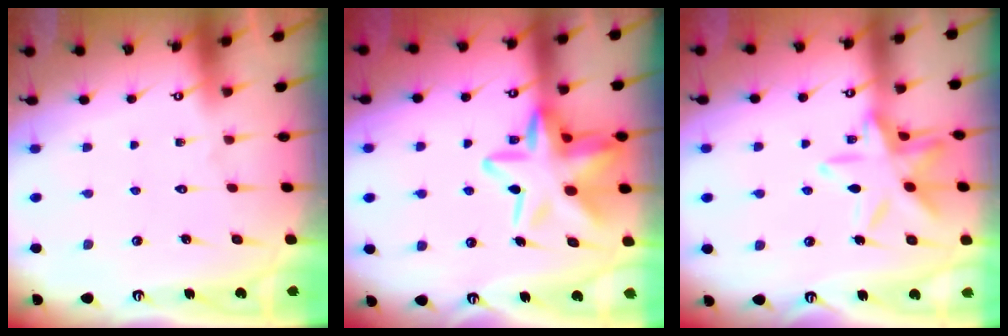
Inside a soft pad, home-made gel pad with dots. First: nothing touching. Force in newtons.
{"total": 17.4, "press": 17.3, "slide": 1.5}
{"total": 14.0, "press": 14.0, "slide": 0.8}